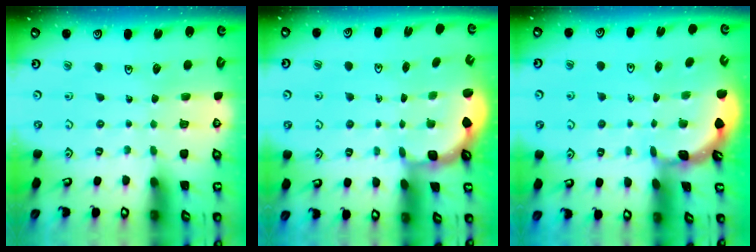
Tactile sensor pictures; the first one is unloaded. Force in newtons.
{"total": 2.7, "press": 2.0, "slide": 1.8}
{"total": 1.7, "press": 1.7, "slide": 0.1}